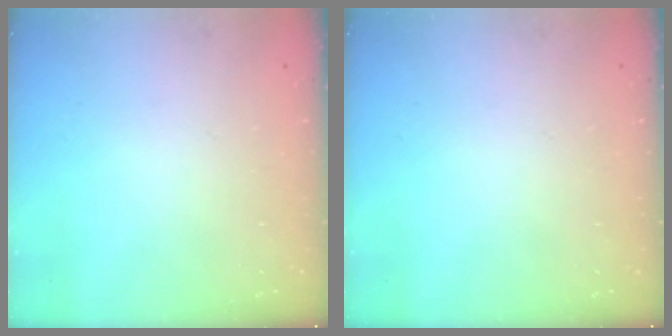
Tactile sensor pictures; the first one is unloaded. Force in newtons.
{"total": 0.0}